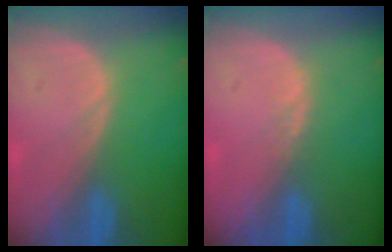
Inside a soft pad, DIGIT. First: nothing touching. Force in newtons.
{"total": 0.8, "press": 0.8, "slide": 0.3}